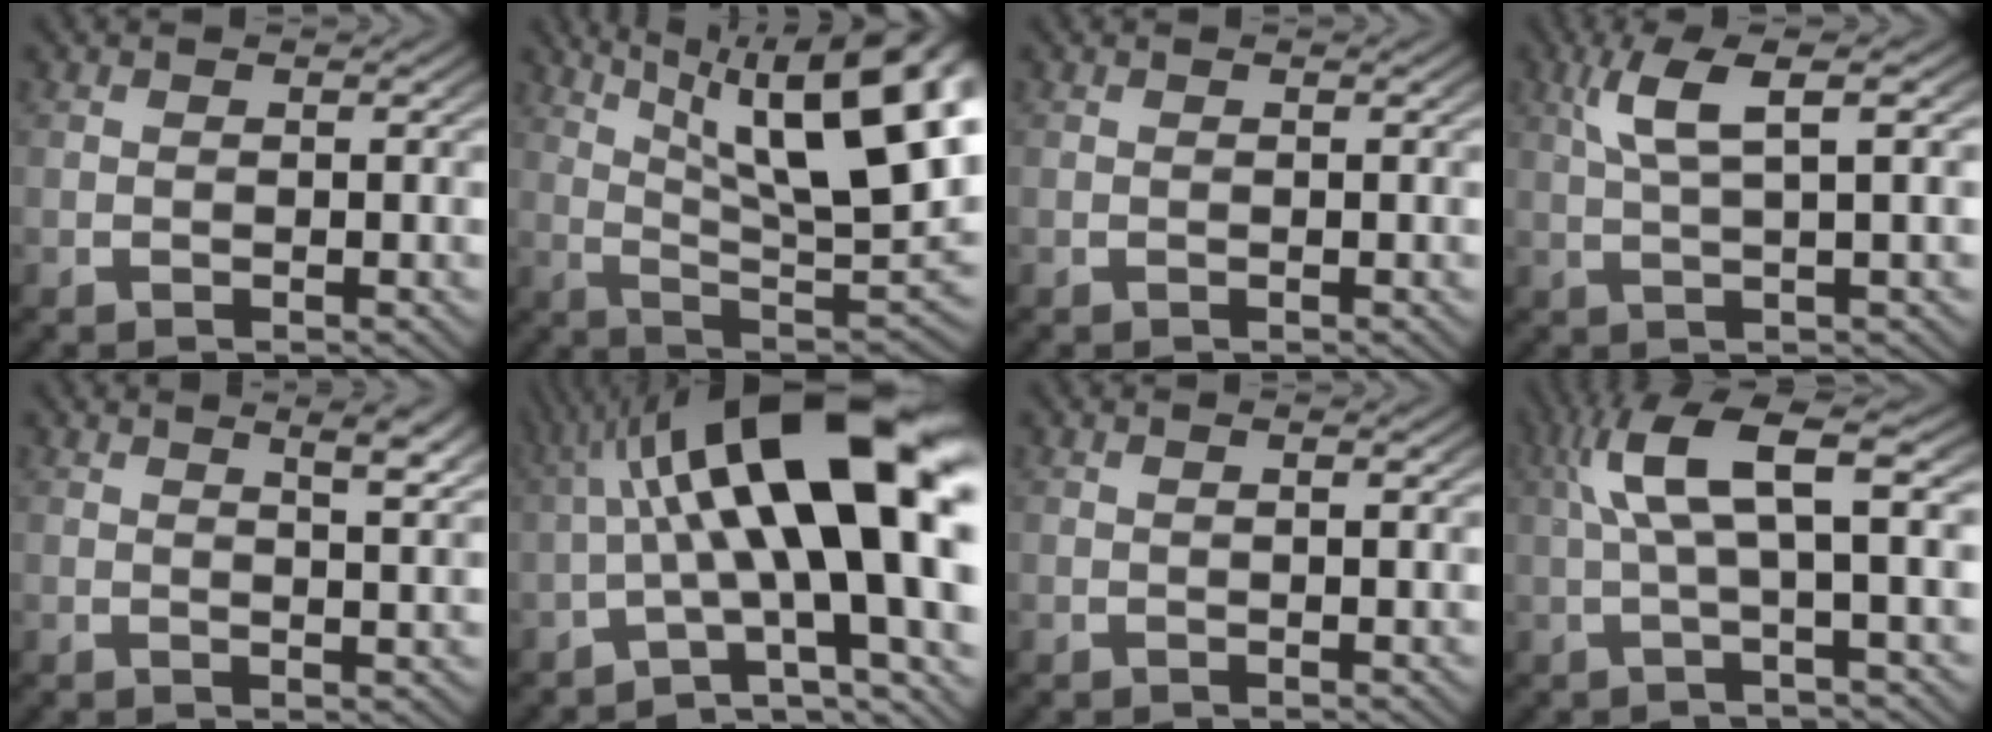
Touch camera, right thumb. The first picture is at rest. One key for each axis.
{"total": 14.2, "fx": 3.0, "fy": 7.2, "fz": 11.9, "tx": -0.187, "ty": -0.031, "tz": 0.063}
{"total": 0.0}
{"total": 5.4, "fx": 2.0, "fy": 1.6, "fz": 4.8, "tx": -0.097, "ty": 0.009, "tz": 0.034}
{"total": 3.7, "fx": 1.9, "fy": 1.1, "fz": 3.1, "tx": -0.035, "ty": 0.001, "tz": 0.030}
{"total": 16.0, "fx": 0.0, "fy": 7.8, "fz": 14.0, "tx": -0.231, "ty": -0.022, "tz": 0.008}
{"total": 0.6, "fx": 0.0, "fy": -0.1, "fz": 0.6, "tx": -0.012, "ty": 0.003, "tz": 0.002}
{"total": 6.6, "fx": 1.5, "fy": 1.7, "fz": 6.2, "tx": -0.122, "ty": 0.014, "tz": 0.018}